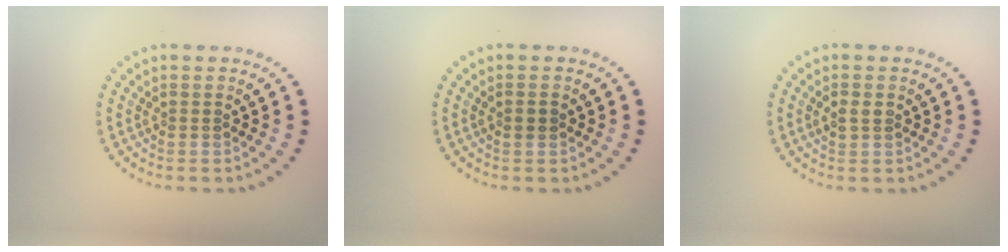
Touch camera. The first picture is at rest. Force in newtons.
{"total": 0.9, "press": 0.8, "slide": 0.3}
{"total": 1.3, "press": 1.3, "slide": 0.2}